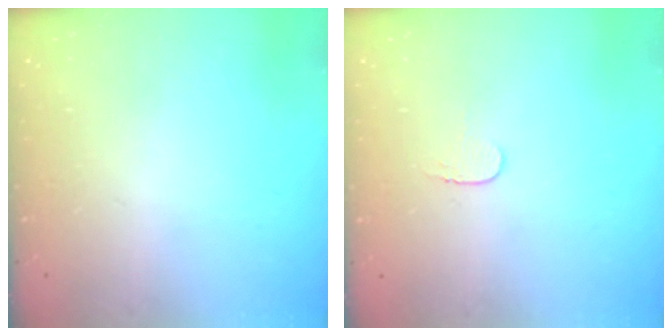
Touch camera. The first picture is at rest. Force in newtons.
{"total": 3.4, "press": 3.4, "slide": 0.4}